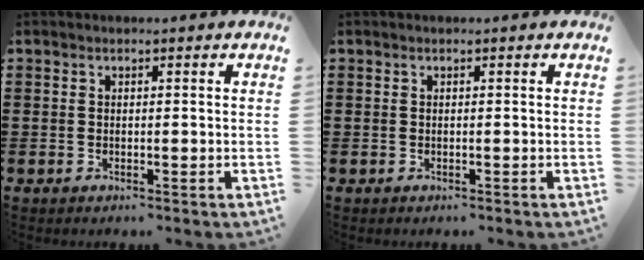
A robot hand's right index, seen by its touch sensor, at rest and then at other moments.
{"total": 0.0}